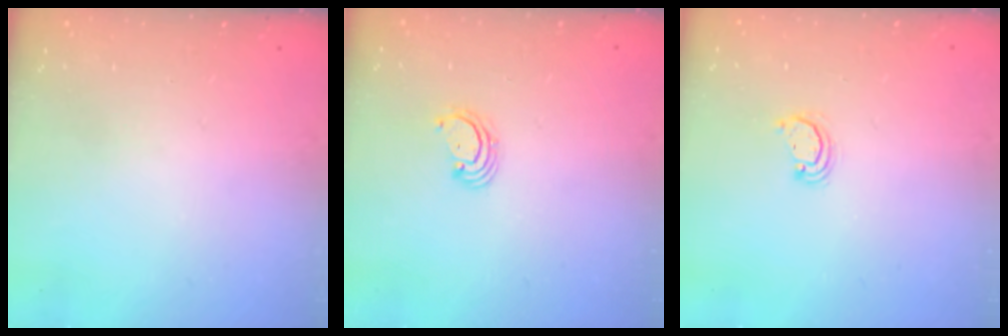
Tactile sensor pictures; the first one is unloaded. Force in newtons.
{"total": 2.6, "press": 2.6, "slide": 0.3}
{"total": 2.2, "press": 2.2, "slide": 0.3}